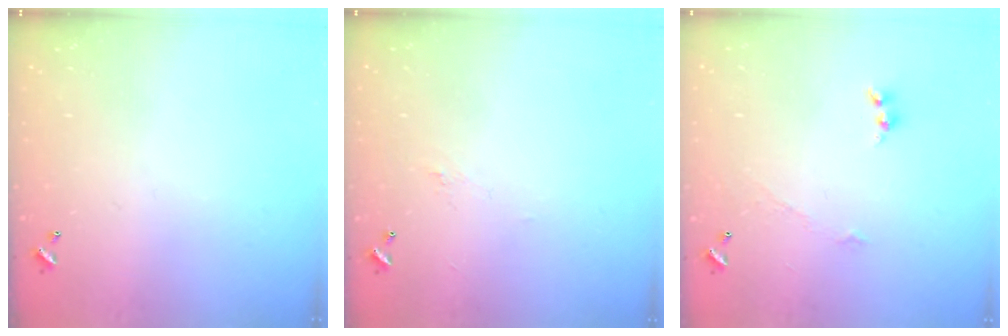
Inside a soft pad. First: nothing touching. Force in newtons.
{"total": 1.6, "press": 1.5, "slide": 0.5}
{"total": 1.9, "press": 1.8, "slide": 0.4}